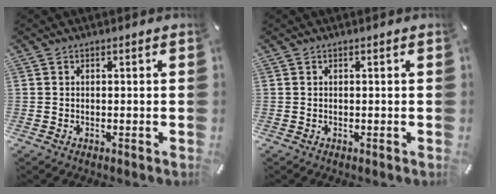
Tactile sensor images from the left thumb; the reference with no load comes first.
{"total": 0.0}